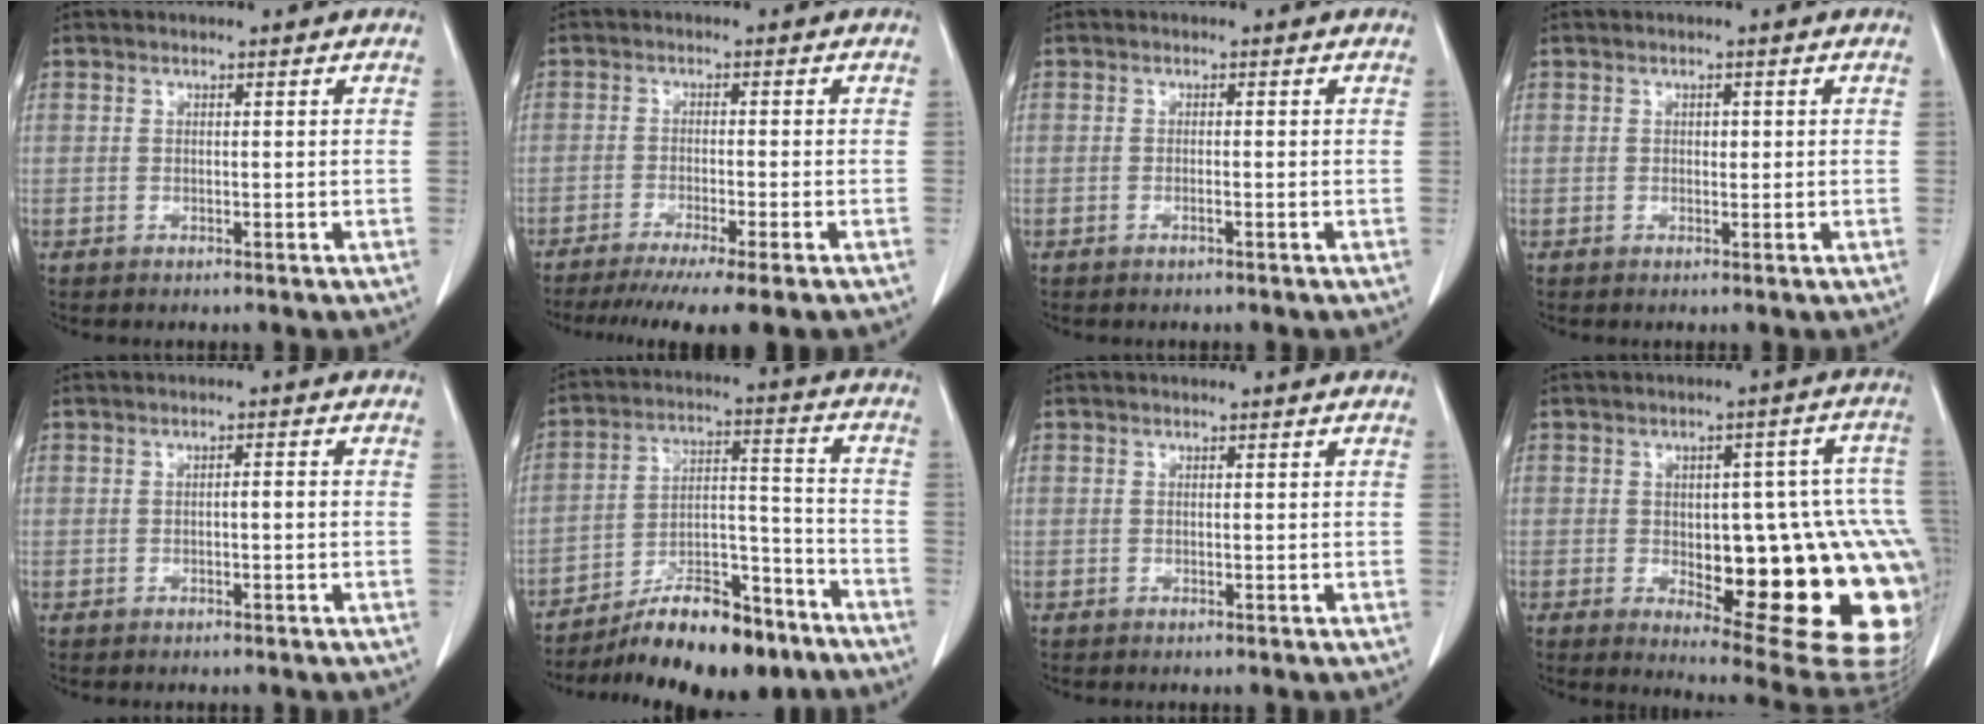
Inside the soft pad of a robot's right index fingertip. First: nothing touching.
{"total": 10.2, "force": [-8.1, -0.3, 6.2], "torque": [-0.074, -0.026, -0.123]}
{"total": 0.7, "force": [-0.3, 0.0, 0.6], "torque": [-0.012, 0.000, -0.004]}
{"total": 0.8, "force": [0.1, 0.6, 0.6], "torque": [-0.007, 0.001, 0.002]}
{"total": 1.2, "force": [-0.3, 0.2, 1.1], "torque": [-0.017, 0.003, -0.004]}
{"total": 15.9, "force": [-12.5, 4.7, 8.7], "torque": [-0.129, 0.031, -0.202]}
{"total": 0.0}
{"total": 23.9, "force": [-4.3, 7.5, 22.3], "torque": [-0.187, 0.022, -0.030]}